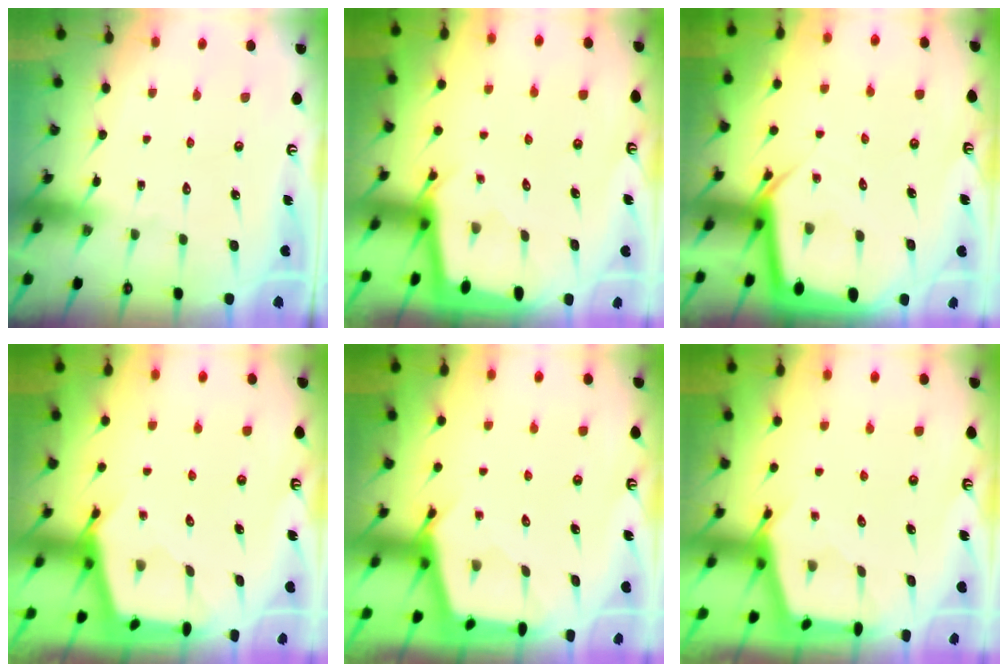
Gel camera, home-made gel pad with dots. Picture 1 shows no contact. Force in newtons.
{"total": 1.9, "press": 1.9, "slide": 0.1}
{"total": 6.4, "press": 6.3, "slide": 0.7}
{"total": 2.7, "press": 2.7, "slide": 0.3}
{"total": 2.7, "press": 2.7, "slide": 0.3}
{"total": 2.8, "press": 2.8, "slide": 0.4}